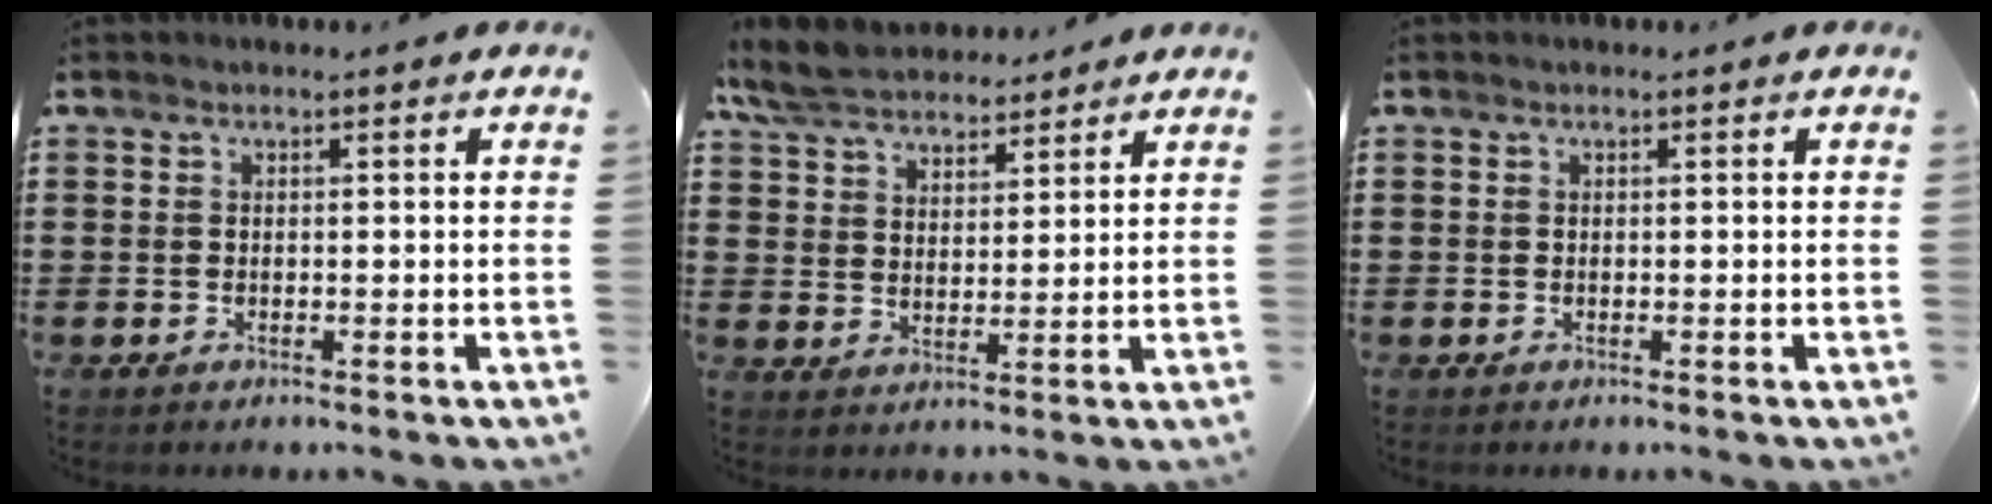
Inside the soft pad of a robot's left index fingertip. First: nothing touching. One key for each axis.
{"total": 7.4, "fx": 6.6, "fy": 2.3, "fz": 2.4, "tx": -0.072, "ty": -0.011, "tz": 0.124}
{"total": 0.0}